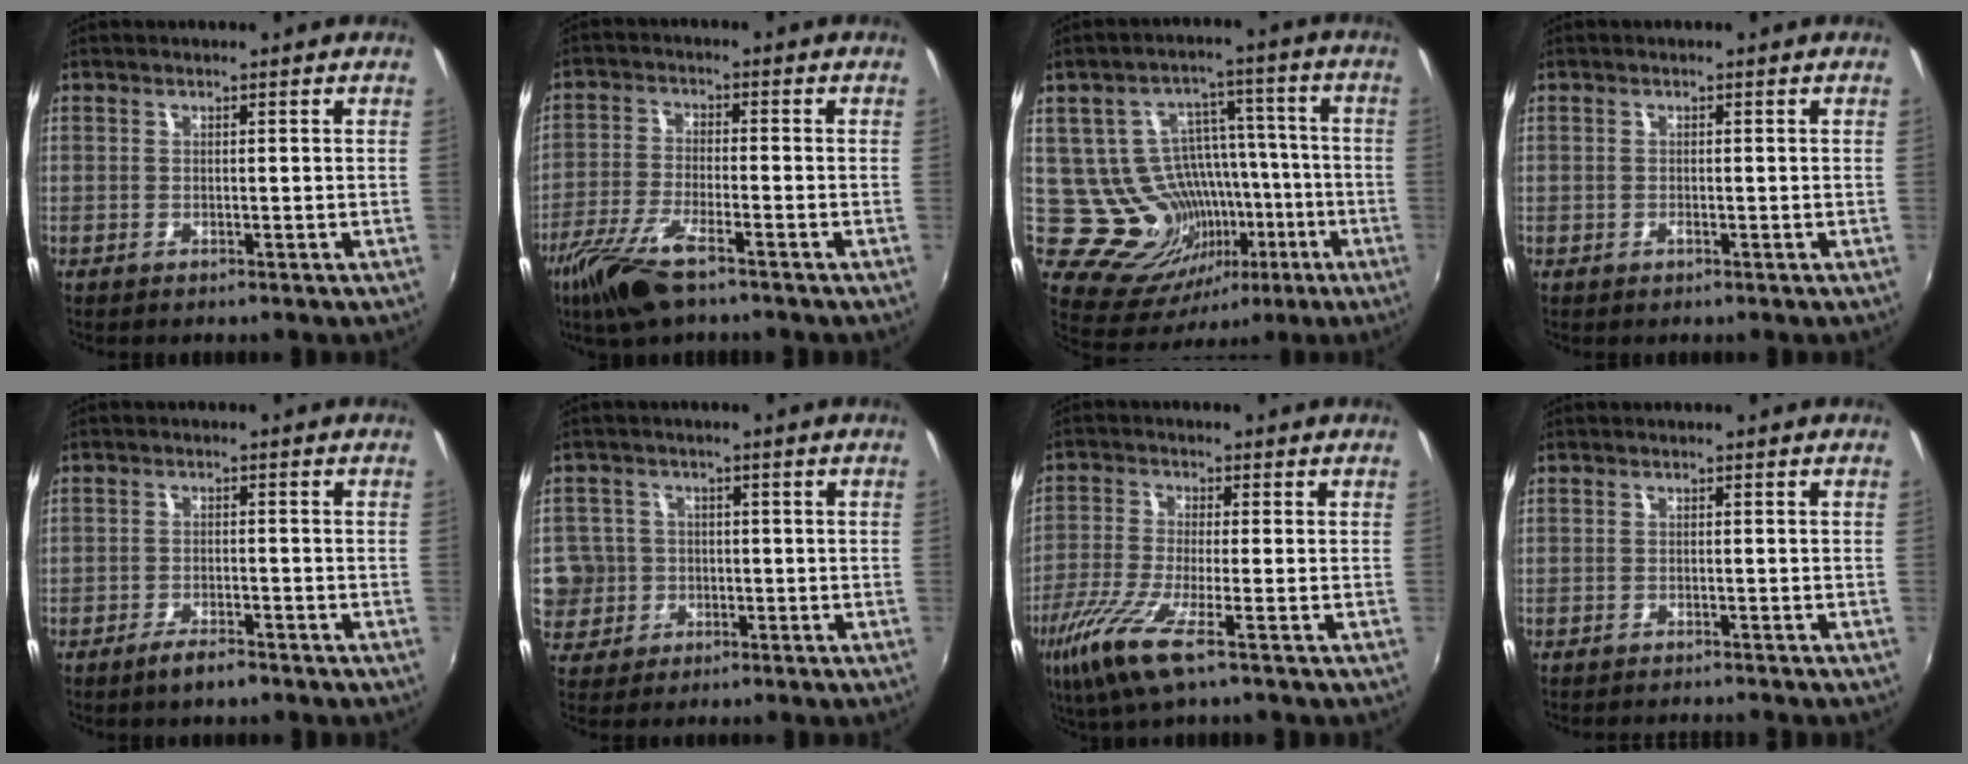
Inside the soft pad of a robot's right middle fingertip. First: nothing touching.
{"total": 10.2, "force": [-6.9, 2.4, 7.1], "torque": [-0.164, -0.023, -0.139]}
{"total": 14.3, "force": [-3.0, 12.0, 7.2], "torque": [-0.136, 0.026, -0.016]}
{"total": 0.6, "force": [-0.4, 0.4, 0.1], "torque": [-0.001, -0.003, -0.008]}
{"total": 3.7, "force": [-3.0, 1.1, 2.0], "torque": [-0.053, -0.007, -0.057]}
{"total": 8.9, "force": [-1.1, 8.6, 1.8], "torque": [-0.070, 0.011, -0.011]}
{"total": 9.3, "force": [-5.3, 0.8, 7.6], "torque": [-0.178, -0.028, -0.105]}
{"total": 2.9, "force": [-2.7, 0.1, 0.8], "torque": [-0.024, -0.013, -0.046]}